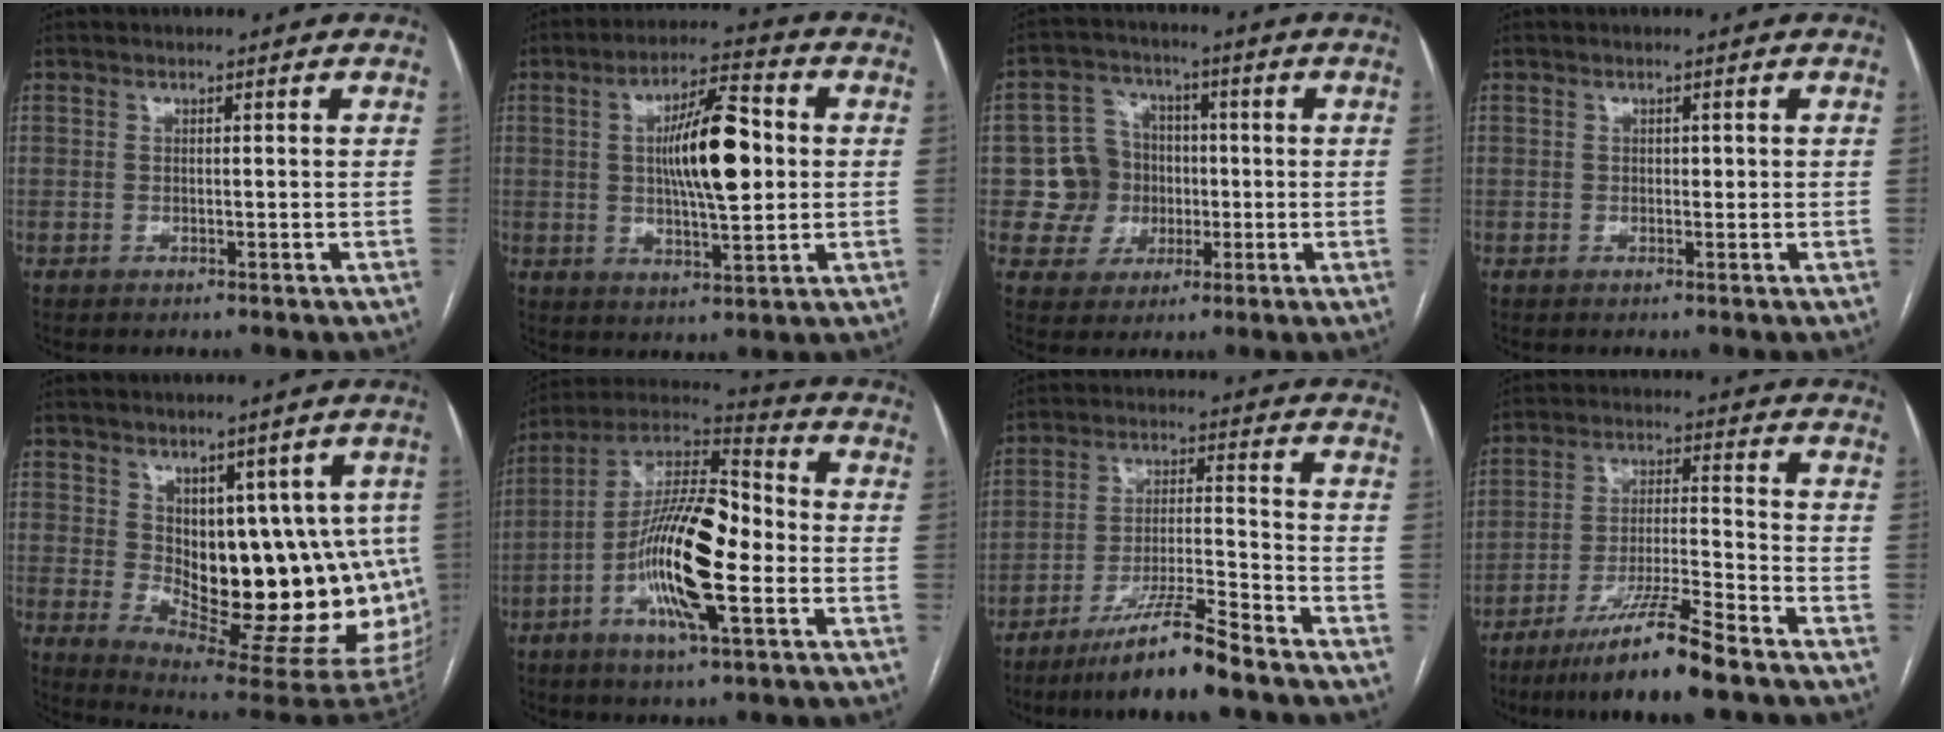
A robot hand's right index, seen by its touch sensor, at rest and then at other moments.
{"total": 12.3, "force": [1.3, 2.9, 11.8], "torque": [-0.203, 0.014, 0.019]}
{"total": 8.1, "force": [-0.7, 8.0, 1.3], "torque": [-0.025, 0.031, -0.005]}
{"total": 0.8, "force": [0.1, 0.6, 0.5], "torque": [-0.005, 0.003, 0.001]}
{"total": 17.3, "force": [0.5, 7.9, 15.4], "torque": [-0.146, -0.002, 0.028]}
{"total": 17.6, "force": [-4.0, 3.9, 16.6], "torque": [-0.314, 0.009, -0.075]}
{"total": 9.1, "force": [-7.7, 0.4, 4.8], "torque": [-0.081, 0.001, -0.138]}
{"total": 10.5, "force": [-7.8, -0.2, 7.0], "torque": [-0.127, -0.025, -0.142]}